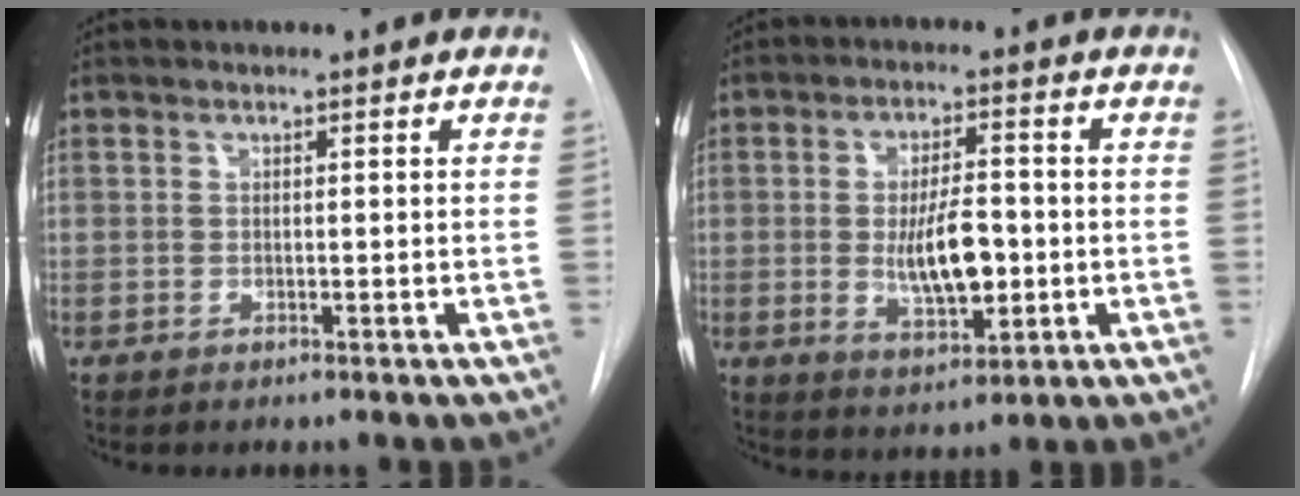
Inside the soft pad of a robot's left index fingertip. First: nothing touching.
{"total": 8.5, "force": [-1.0, 3.1, 7.8], "torque": [-0.139, -0.007, -0.013]}